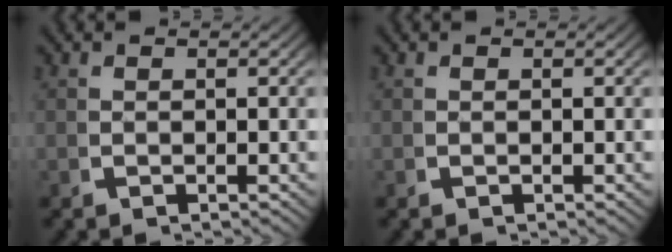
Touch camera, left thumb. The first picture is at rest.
{"total": 0.0}